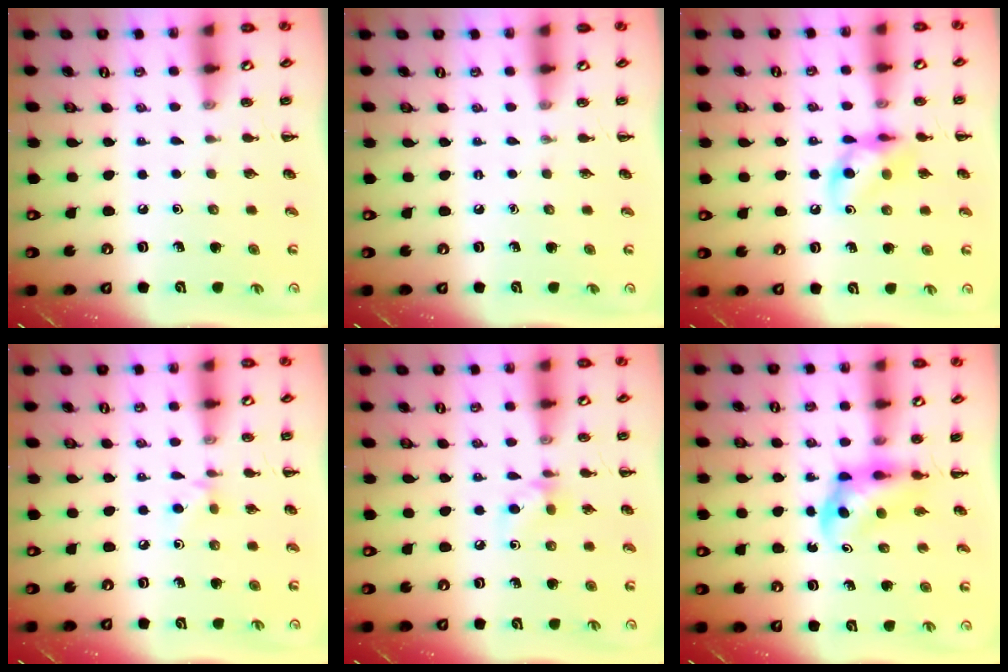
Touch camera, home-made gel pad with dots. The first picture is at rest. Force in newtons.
{"total": 0.0}
{"total": 11.5, "press": 11.4, "slide": 1.8}
{"total": 4.6, "press": 4.3, "slide": 1.7}
{"total": 6.1, "press": 5.8, "slide": 2.1}
{"total": 5.3, "press": 5.2, "slide": 0.9}